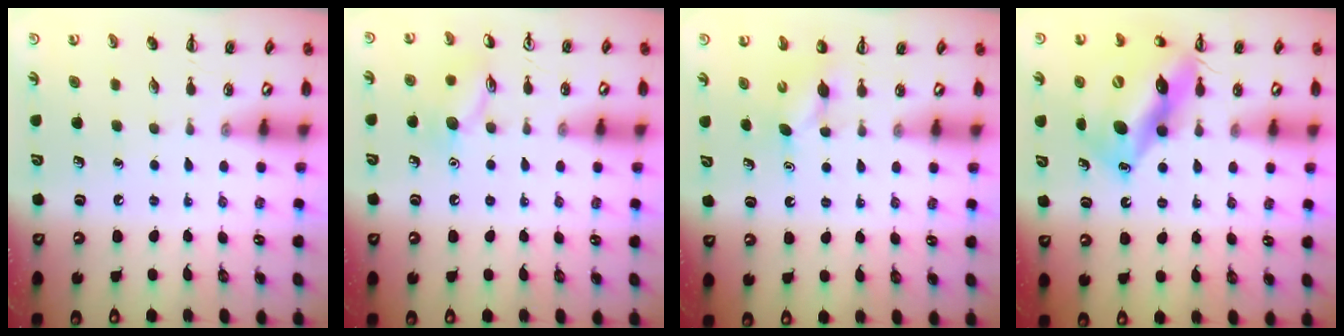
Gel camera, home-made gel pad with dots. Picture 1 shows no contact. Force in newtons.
{"total": 9.2, "press": 9.2, "slide": 0.4}
{"total": 3.2, "press": 3.1, "slide": 0.8}
{"total": 15.7, "press": 15.1, "slide": 4.2}